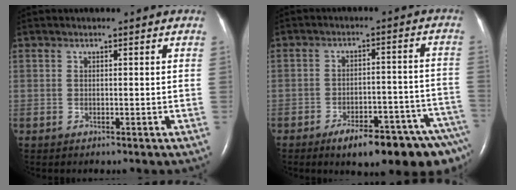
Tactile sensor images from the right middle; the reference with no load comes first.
{"total": 15.3, "force": [-11.3, 2.8, 9.9], "torque": [-0.071, 0.029, -0.153]}